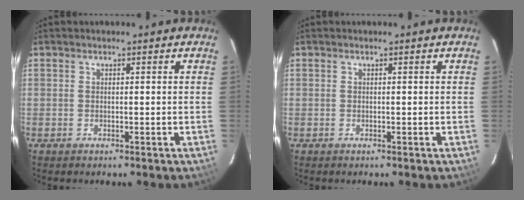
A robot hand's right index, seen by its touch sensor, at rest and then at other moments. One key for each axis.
{"total": 0.0}